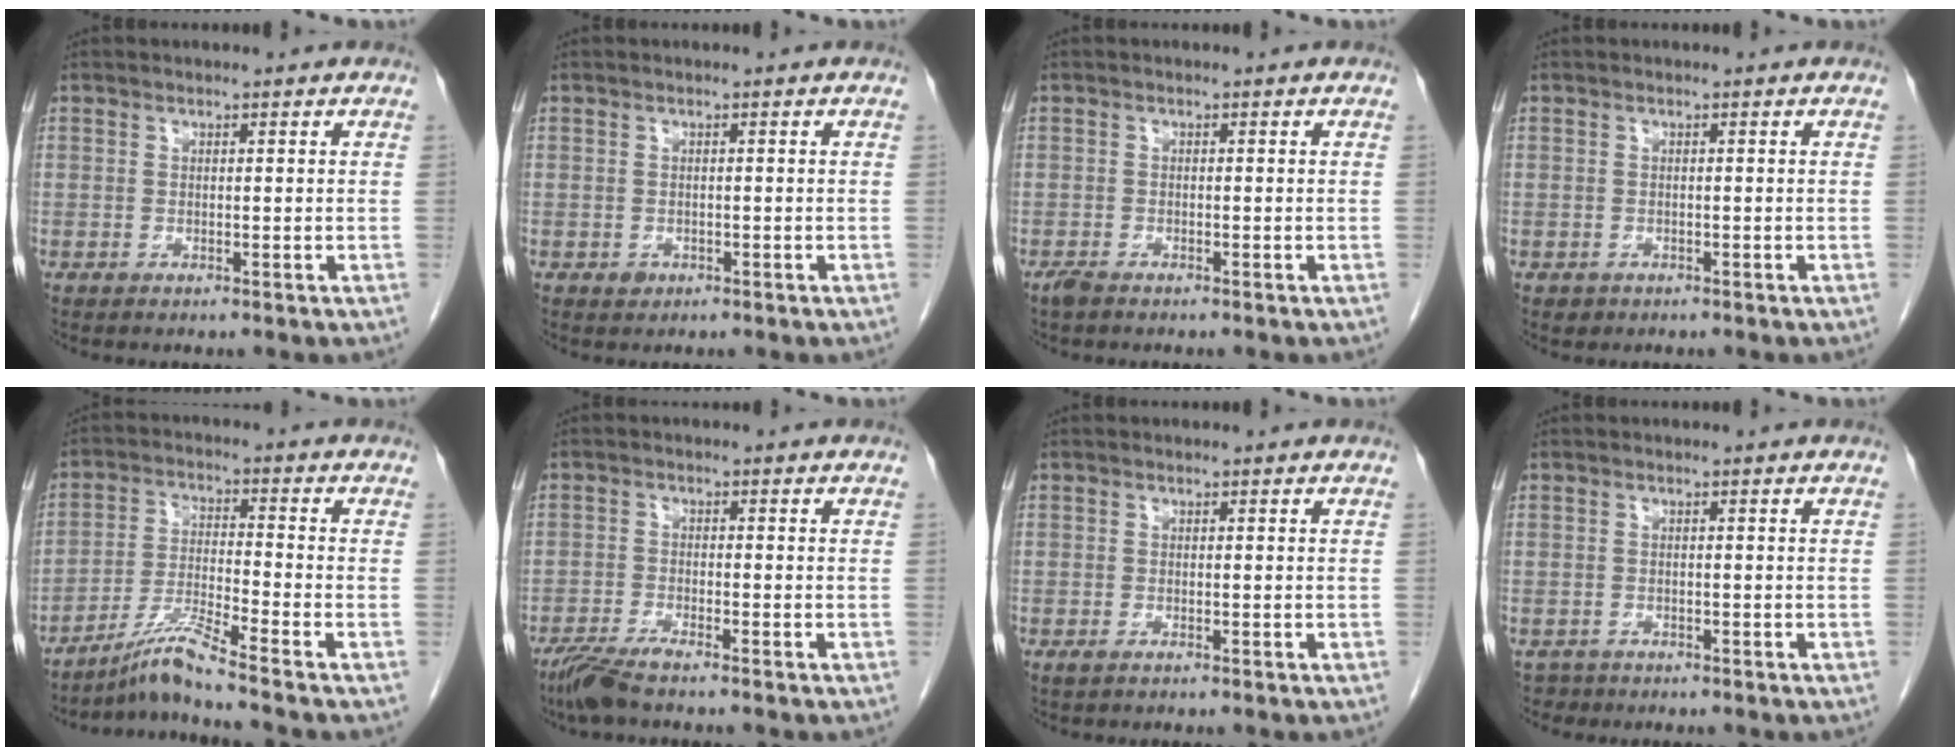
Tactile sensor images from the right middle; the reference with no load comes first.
{"total": 1.0, "force": [-0.5, 0.8, 0.3], "torque": [-0.003, 0.003, -0.004]}
{"total": 1.5, "force": [-1.2, 0.4, 0.7], "torque": [-0.022, -0.004, -0.021]}
{"total": 0.8, "force": [-0.4, 0.7, 0.1], "torque": [-0.005, 0.003, -0.002]}
{"total": 6.8, "force": [-5.7, -1.8, 3.2], "torque": [-0.065, -0.024, -0.111]}
{"total": 4.3, "force": [-3.5, 0.2, 2.5], "torque": [-0.054, -0.013, -0.072]}
{"total": 0.7, "force": [-0.5, 0.1, 0.5], "torque": [-0.010, -0.002, -0.006]}
{"total": 1.3, "force": [-1.0, 0.8, -0.3], "torque": [0.000, 0.002, -0.015]}